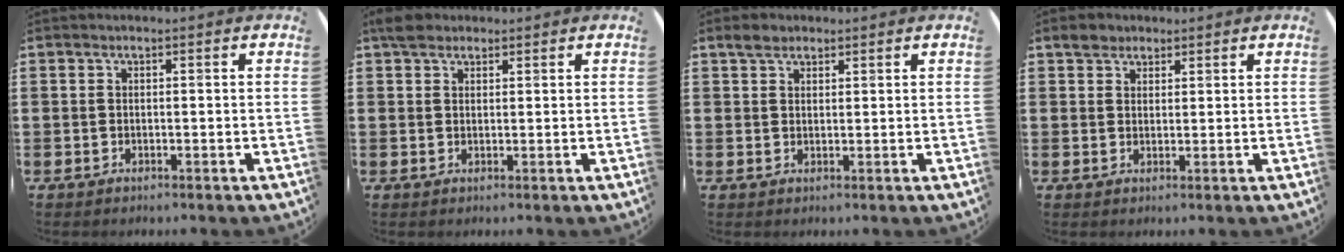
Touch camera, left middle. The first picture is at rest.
{"total": 2.4, "force": [2.1, 1.1, 0.6], "torque": [-0.007, 0.005, 0.038]}
{"total": 2.2, "force": [1.9, 1.0, 0.6], "torque": [-0.005, 0.004, 0.034]}
{"total": 2.5, "force": [2.1, 1.4, 0.2], "torque": [0.001, 0.005, 0.038]}